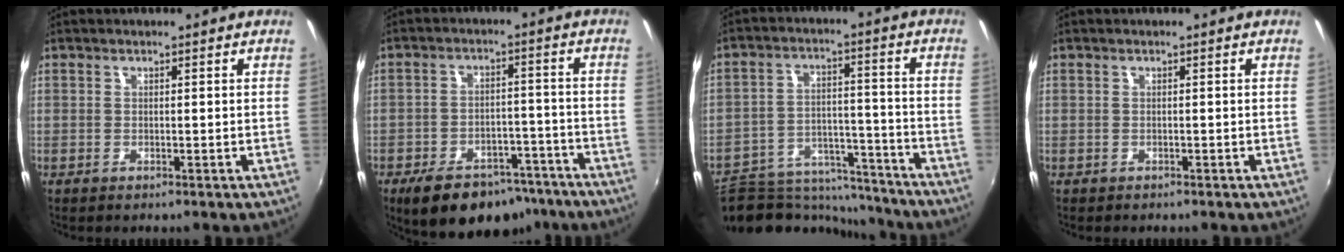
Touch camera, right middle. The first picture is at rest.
{"total": 15.4, "force": [-11.2, 7.7, 7.3], "torque": [-0.143, 0.004, -0.147]}
{"total": 15.9, "force": [-14.2, 5.9, 3.9], "torque": [-0.084, 0.022, -0.207]}
{"total": 0.6, "force": [-0.5, 0.4, 0.0], "torque": [-0.002, -0.001, -0.006]}